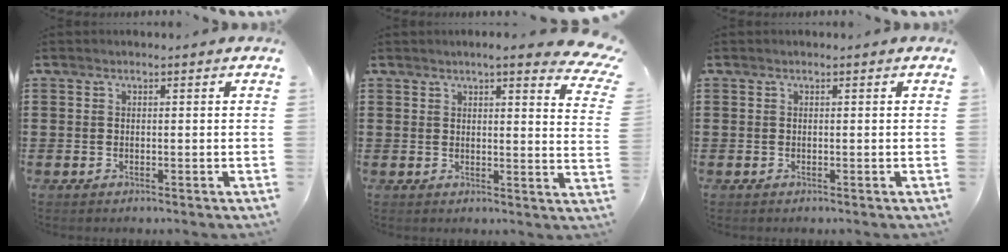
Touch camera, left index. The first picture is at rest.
{"total": 4.9, "force": [4.2, -0.3, 2.5], "torque": [-0.048, -0.017, 0.070]}
{"total": 0.0}